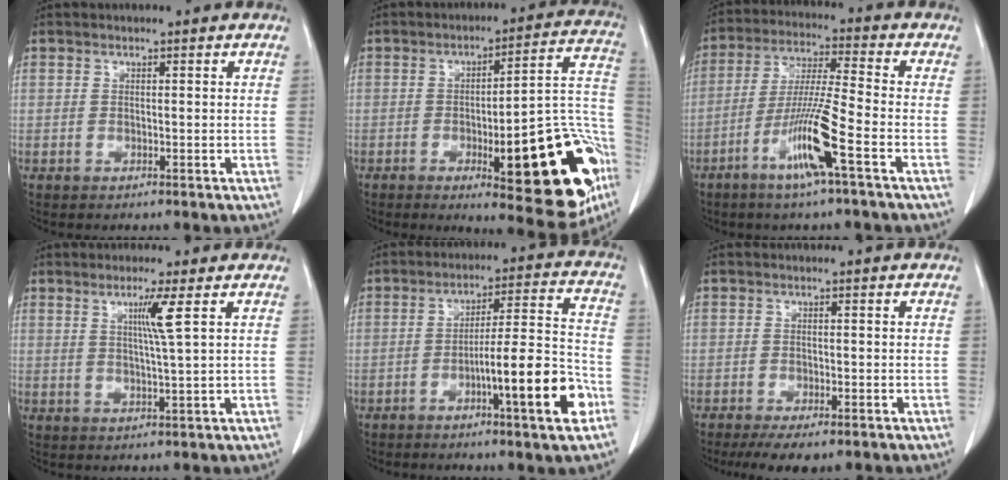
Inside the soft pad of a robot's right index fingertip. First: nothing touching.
{"total": 25.6, "force": [-8.4, 5.8, 23.5], "torque": [-0.205, 0.016, -0.097]}
{"total": 9.5, "force": [-4.3, -0.2, 8.5], "torque": [-0.166, -0.010, -0.085]}
{"total": 4.3, "force": [1.6, -1.1, 3.8], "torque": [-0.073, -0.008, 0.029]}
{"total": 13.4, "force": [-5.6, 0.4, 12.2], "torque": [-0.183, 0.006, -0.084]}
{"total": 5.6, "force": [-4.1, 1.4, 3.6], "torque": [-0.054, -0.012, -0.060]}